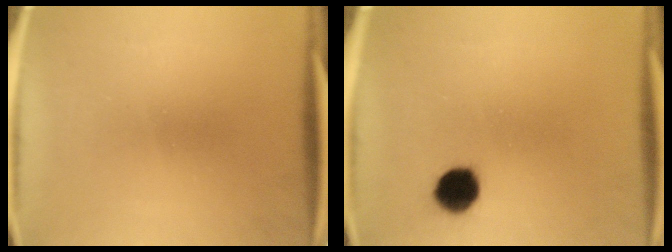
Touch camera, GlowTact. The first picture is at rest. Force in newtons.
{"total": 6.7}